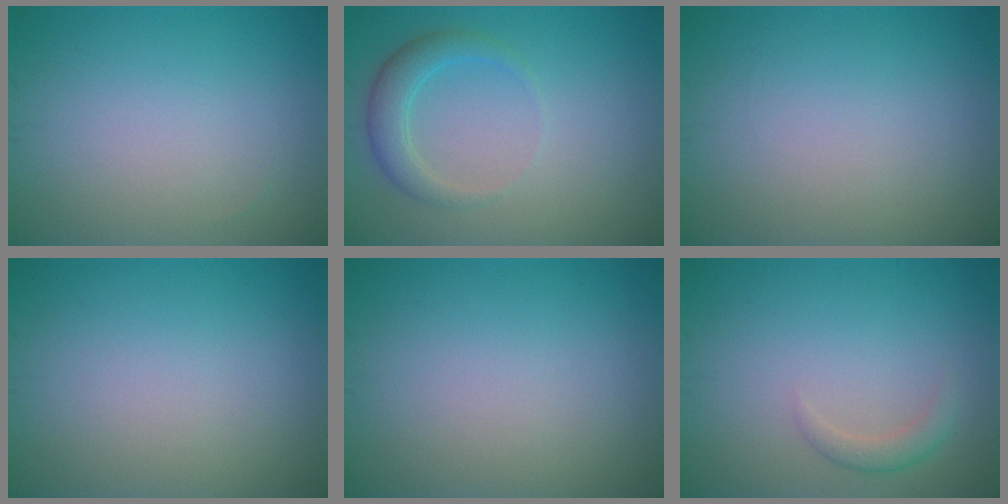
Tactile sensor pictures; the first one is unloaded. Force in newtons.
{"total": 2.7, "press": 2.7, "slide": 0.1}
{"total": 0.0}
{"total": 0.0}
{"total": 0.0}
{"total": 1.5, "press": 1.5, "slide": 0.1}